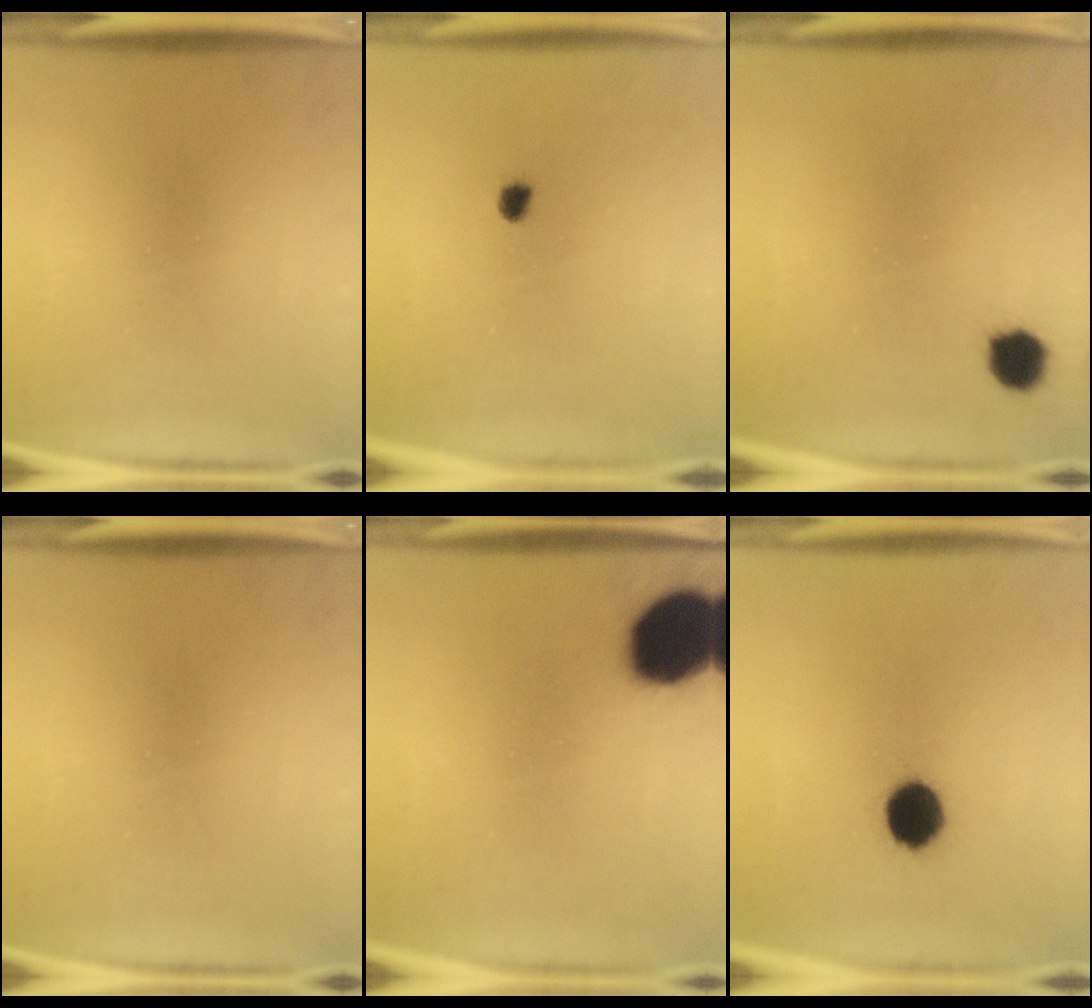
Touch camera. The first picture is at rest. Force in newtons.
{"total": 1.7}
{"total": 4.4}
{"total": 0.0}
{"total": 17.9}
{"total": 8.4}